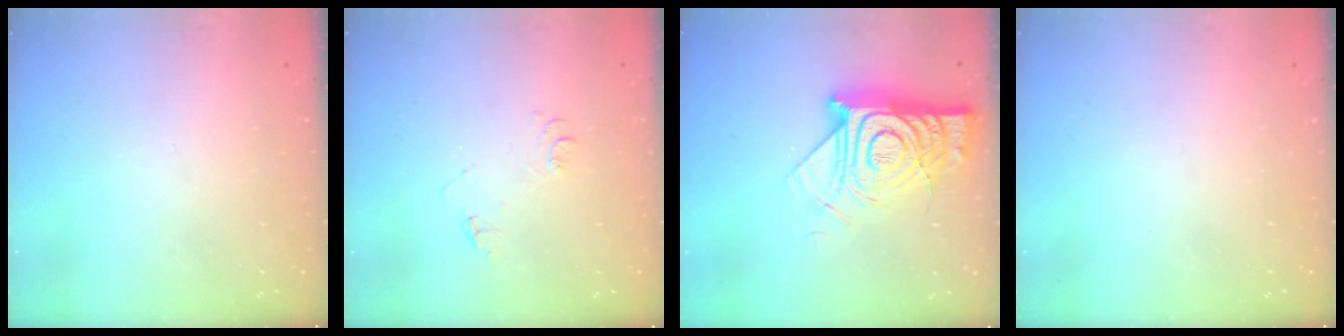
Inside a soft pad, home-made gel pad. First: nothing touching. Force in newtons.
{"total": 7.2, "press": 7.1, "slide": 0.7}
{"total": 17.4, "press": 17.3, "slide": 1.7}
{"total": 0.0}